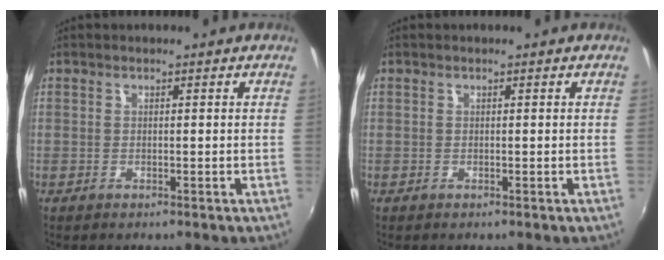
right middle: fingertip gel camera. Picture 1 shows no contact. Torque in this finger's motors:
{"motor_torque": [-0.55, 0.03, -0.02, -0.01]}